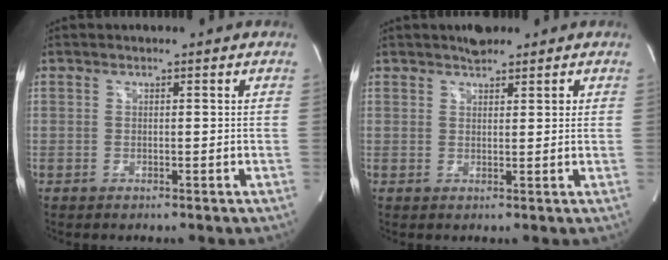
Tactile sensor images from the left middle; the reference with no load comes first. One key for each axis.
{"total": 2.8, "fx": 2.3, "fy": 1.2, "fz": 1.0, "tx": -0.018, "ty": 0.009, "tz": 0.033}